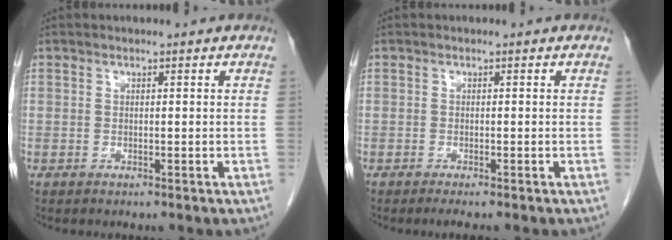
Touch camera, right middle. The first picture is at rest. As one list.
[{"total": 2.2, "force": [-1.8, 0.1, 1.3], "torque": [-0.016, -0.005, -0.023]}]